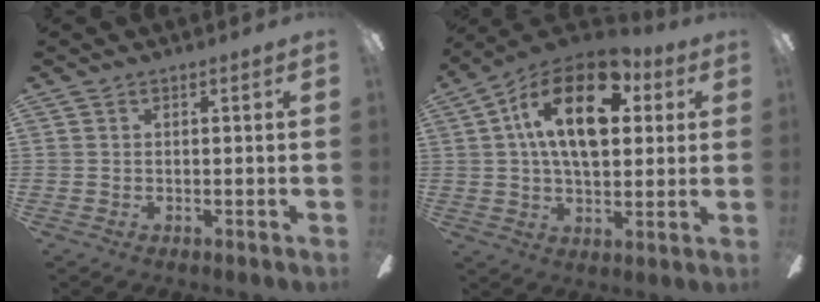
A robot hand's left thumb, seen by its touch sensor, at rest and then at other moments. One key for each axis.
{"total": 19.7, "fx": 6.7, "fy": 10.3, "fz": 15.4, "tx": -0.271, "ty": -0.002, "tz": 0.110}